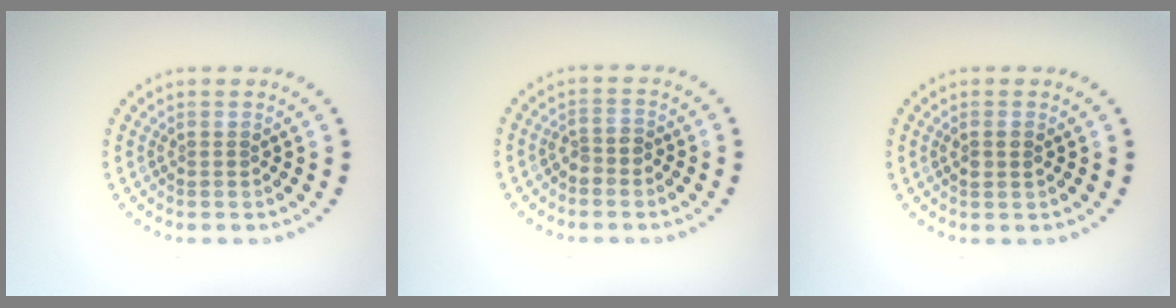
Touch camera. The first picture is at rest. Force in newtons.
{"total": 1.6, "press": 1.3, "slide": 0.9}
{"total": 1.1, "press": 1.0, "slide": 0.3}